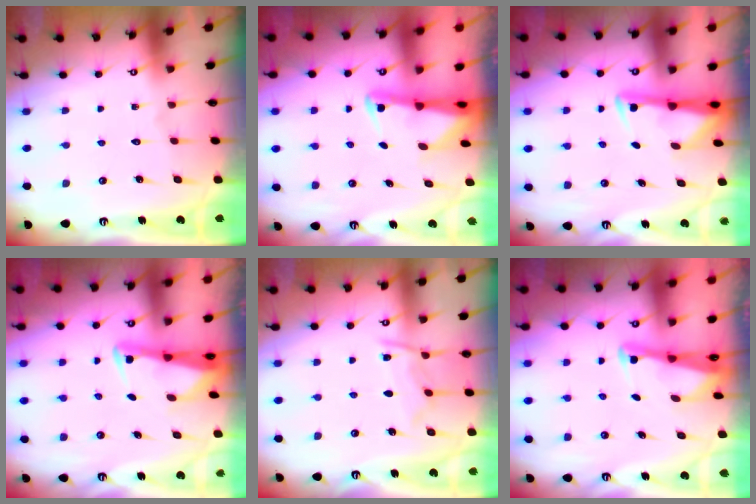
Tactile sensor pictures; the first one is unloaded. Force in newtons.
{"total": 2.4, "press": 2.4, "slide": 0.5}
{"total": 2.8, "press": 2.7, "slide": 0.5}
{"total": 2.5, "press": 2.5, "slide": 0.5}
{"total": 8.9, "press": 8.9, "slide": 0.8}
{"total": 2.6, "press": 2.6, "slide": 0.3}